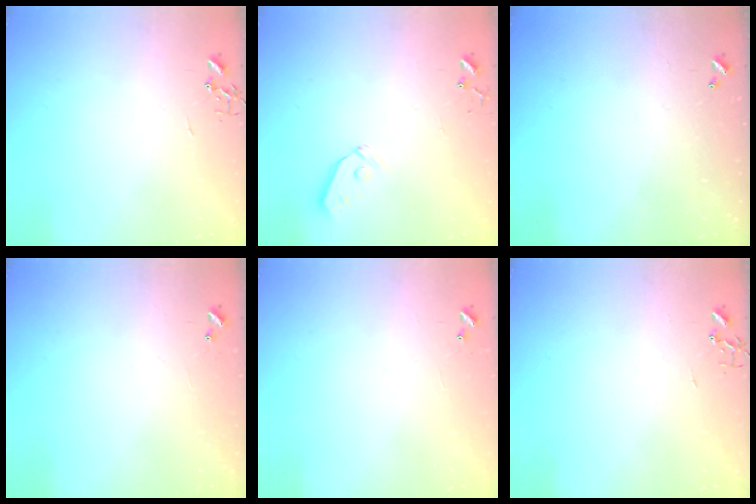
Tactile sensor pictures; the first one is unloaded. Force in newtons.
{"total": 5.6, "press": 5.6, "slide": 0.7}
{"total": 0.0}
{"total": 4.7, "press": 4.7, "slide": 0.4}
{"total": 4.1, "press": 4.1, "slide": 0.5}
{"total": 0.0}